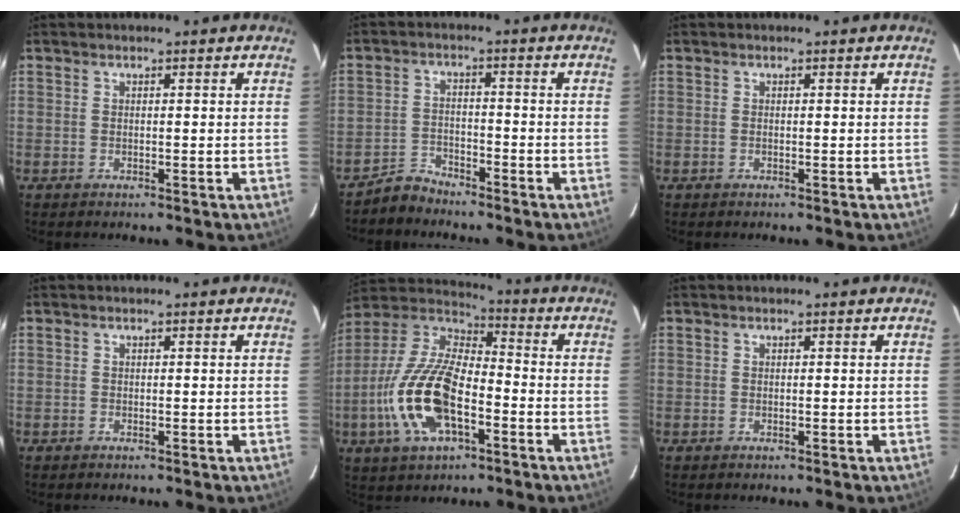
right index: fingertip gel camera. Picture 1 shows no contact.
{"total": 4.1, "force": [-3.8, 1.6, -0.3], "torque": [-0.002, 0.014, -0.070]}
{"total": 0.0}
{"total": 0.0}
{"total": 18.2, "force": [-6.0, 8.2, 15.1], "torque": [-0.324, -0.006, -0.116]}
{"total": 0.0}